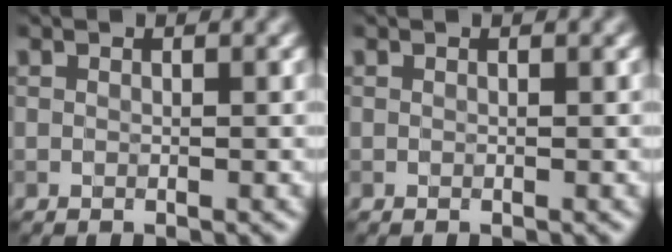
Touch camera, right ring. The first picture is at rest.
{"total": 0.0}